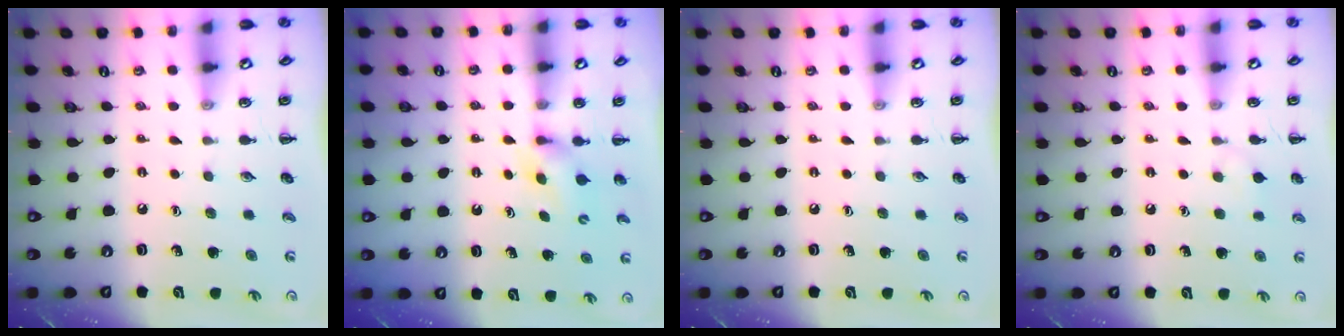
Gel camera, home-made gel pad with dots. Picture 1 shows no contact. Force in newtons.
{"total": 4.7, "press": 4.5, "slide": 1.2}
{"total": 0.0}
{"total": 5.6, "press": 5.4, "slide": 1.7}